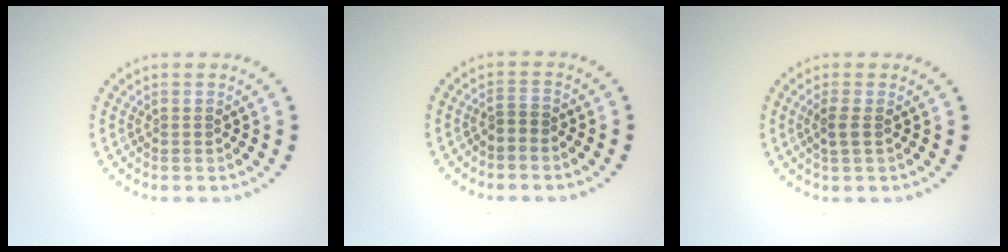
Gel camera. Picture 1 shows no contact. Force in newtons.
{"total": 0.9, "press": 0.6, "slide": 0.6}
{"total": 1.3, "press": 1.2, "slide": 0.6}